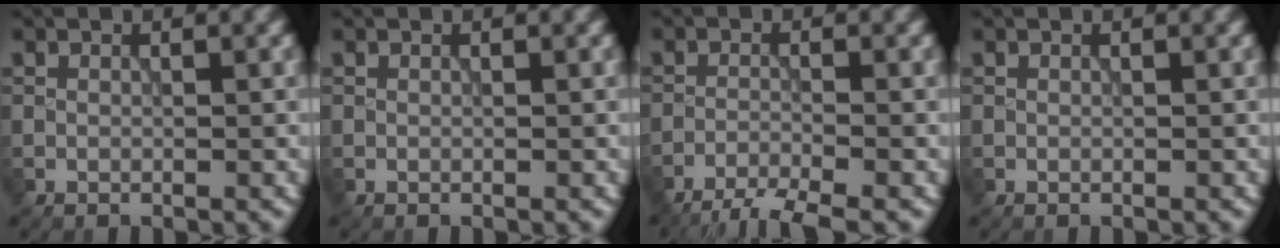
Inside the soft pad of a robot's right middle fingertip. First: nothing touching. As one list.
[{"total": 0.0}, {"total": 4.1, "force": [-3.4, 0.4, 2.3], "torque": [-0.040, -0.004, -0.072]}, {"total": 0.0}]